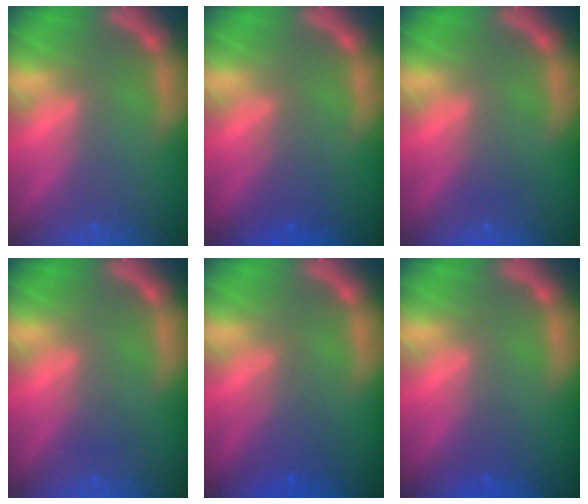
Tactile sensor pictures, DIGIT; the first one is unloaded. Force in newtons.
{"total": 2.0}
{"total": 1.0}
{"total": 1.0}
{"total": 2.5}
{"total": 1.0}